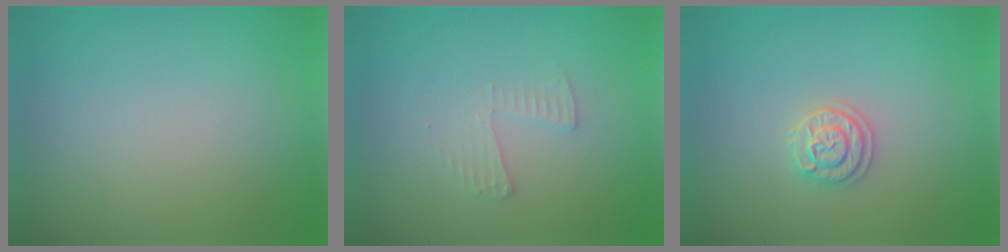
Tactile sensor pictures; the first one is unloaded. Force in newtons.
{"total": 1.4, "press": 1.4, "slide": 0.1}
{"total": 2.1, "press": 2.0, "slide": 0.6}